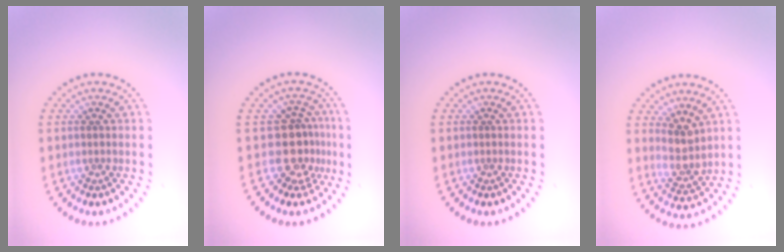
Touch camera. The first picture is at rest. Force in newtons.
{"total": 3.6, "press": 2.7, "slide": 2.4}
{"total": 0.0}
{"total": 3.1, "press": 2.4, "slide": 1.9}